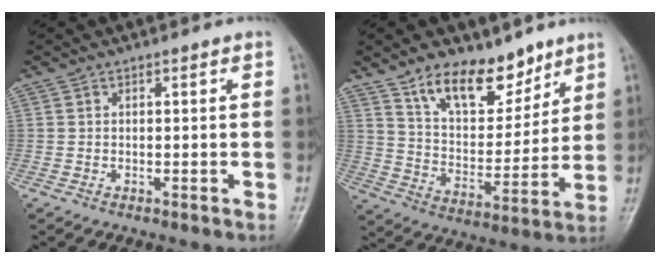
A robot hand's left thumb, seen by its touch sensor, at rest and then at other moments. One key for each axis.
{"total": 14.3, "fx": 10.1, "fy": 7.1, "fz": 7.2, "tx": -0.076, "ty": -0.071, "tz": 0.181}